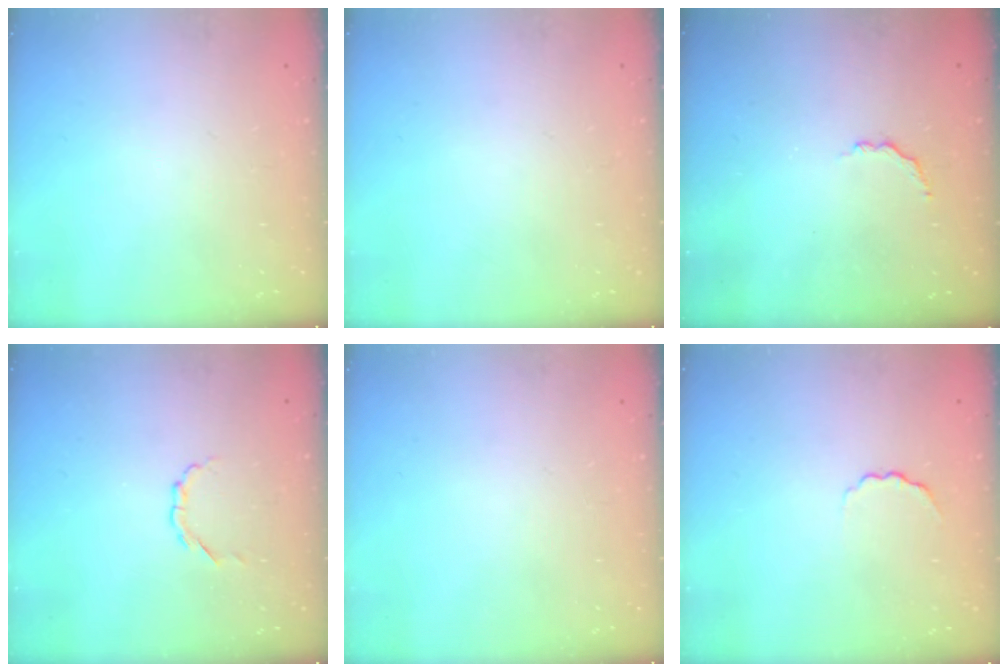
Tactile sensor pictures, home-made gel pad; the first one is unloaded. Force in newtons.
{"total": 0.0}
{"total": 2.6, "press": 2.4, "slide": 1.0}
{"total": 2.9, "press": 2.7, "slide": 1.1}
{"total": 0.0}
{"total": 2.5, "press": 2.4, "slide": 0.6}